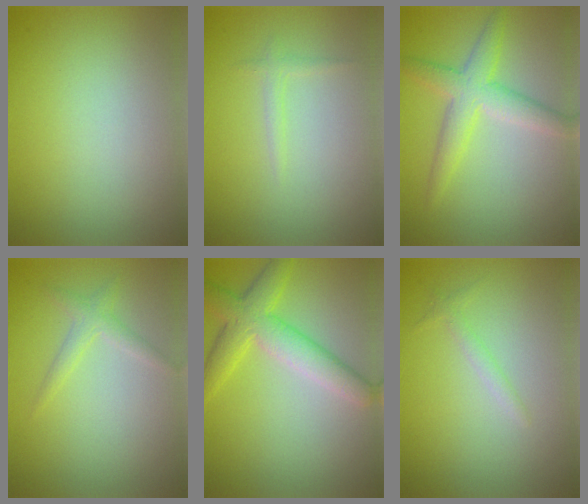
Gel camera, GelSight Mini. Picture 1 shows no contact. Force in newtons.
{"total": 0.8, "press": 0.8, "slide": 0.0}
{"total": 3.9, "press": 3.9, "slide": 0.1}
{"total": 1.5, "press": 1.5, "slide": 0.0}
{"total": 4.8, "press": 4.8, "slide": 0.2}
{"total": 1.0, "press": 1.0, "slide": 0.0}